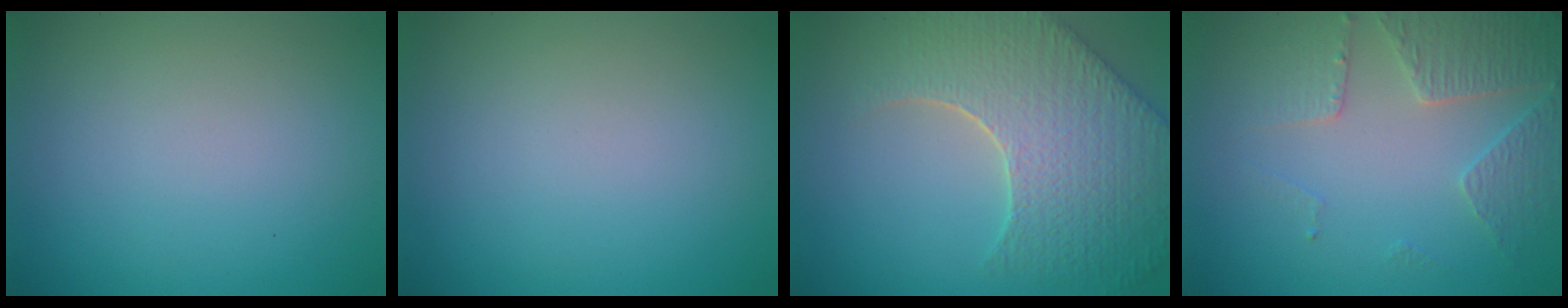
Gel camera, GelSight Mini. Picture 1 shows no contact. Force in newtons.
{"total": 0.0}
{"total": 9.0, "press": 6.4, "slide": 6.3}
{"total": 3.6, "press": 3.2, "slide": 1.5}